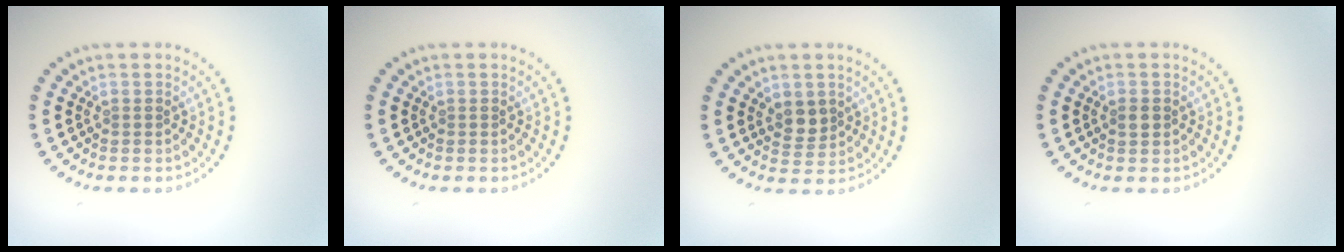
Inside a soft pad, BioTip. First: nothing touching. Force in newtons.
{"total": 0.0}
{"total": 2.0, "press": 1.8, "slide": 0.9}
{"total": 1.2, "press": 1.2, "slide": 0.1}